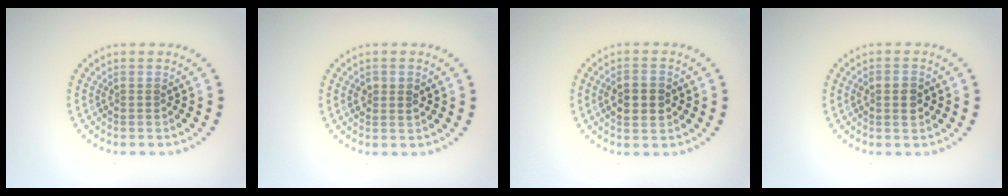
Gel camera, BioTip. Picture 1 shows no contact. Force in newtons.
{"total": 1.5, "press": 1.5, "slide": 0.3}
{"total": 3.9, "press": 3.9, "slide": 0.0}
{"total": 2.0, "press": 2.0, "slide": 0.2}